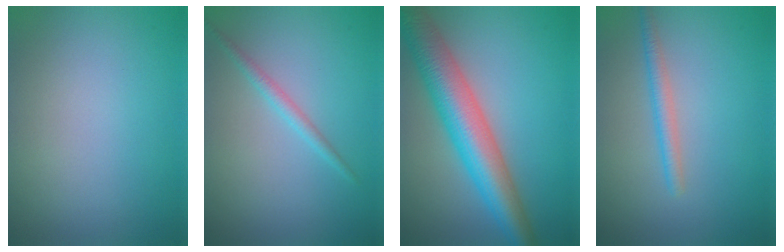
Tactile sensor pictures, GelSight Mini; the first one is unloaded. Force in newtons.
{"total": 1.3, "press": 1.3, "slide": 0.1}
{"total": 8.3, "press": 8.3, "slide": 0.3}
{"total": 1.8, "press": 1.8, "slide": 0.1}